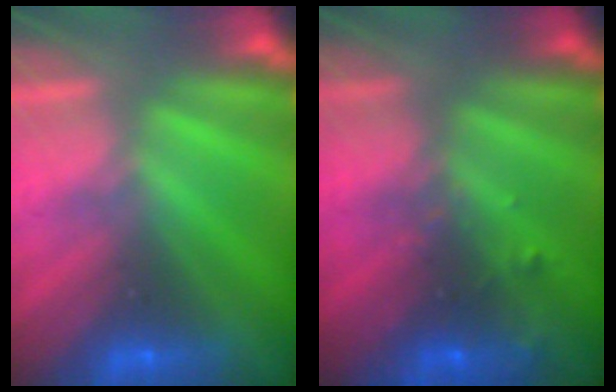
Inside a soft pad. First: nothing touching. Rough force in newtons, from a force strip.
{"total": 6.9}